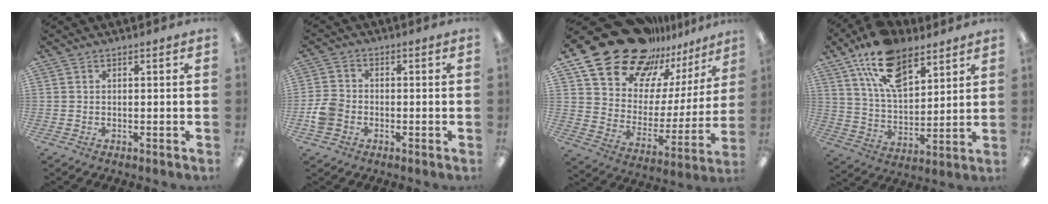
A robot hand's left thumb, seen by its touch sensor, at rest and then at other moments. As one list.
[{"total": 5.6, "force": [-1.8, 4.5, 2.9], "torque": [-0.059, 0.013, -0.032]}, {"total": 22.5, "force": [18.9, 10.7, 6.1], "torque": [-0.128, -0.138, 0.351]}, {"total": 16.7, "force": [10.6, 8.6, 9.6], "torque": [-0.177, -0.037, 0.193]}]